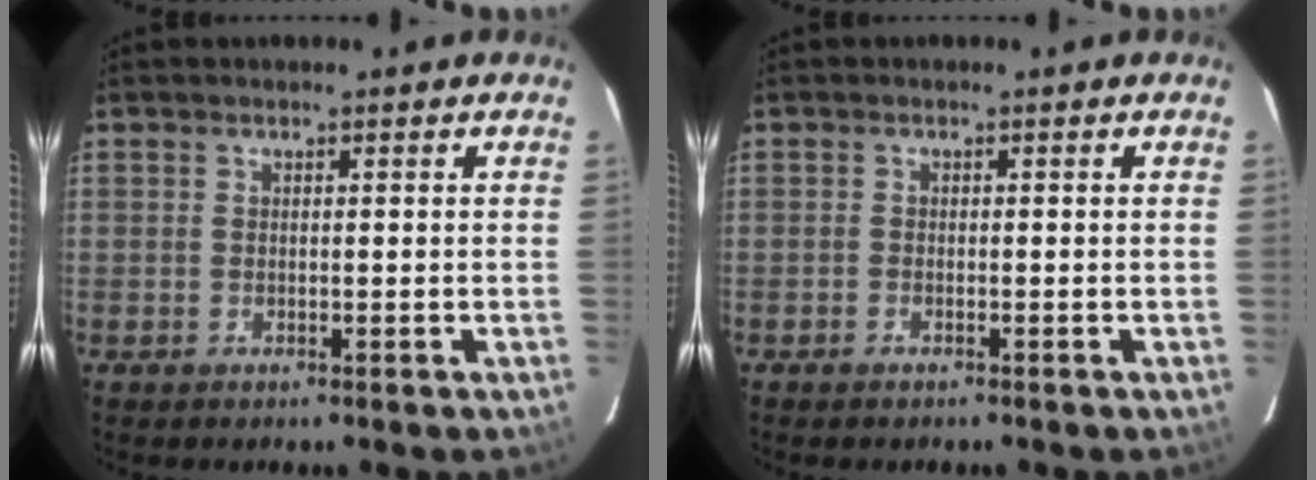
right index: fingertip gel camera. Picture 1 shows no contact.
{"total": 0.8, "force": [-0.6, 0.3, 0.3], "torque": [-0.007, 0.001, -0.014]}